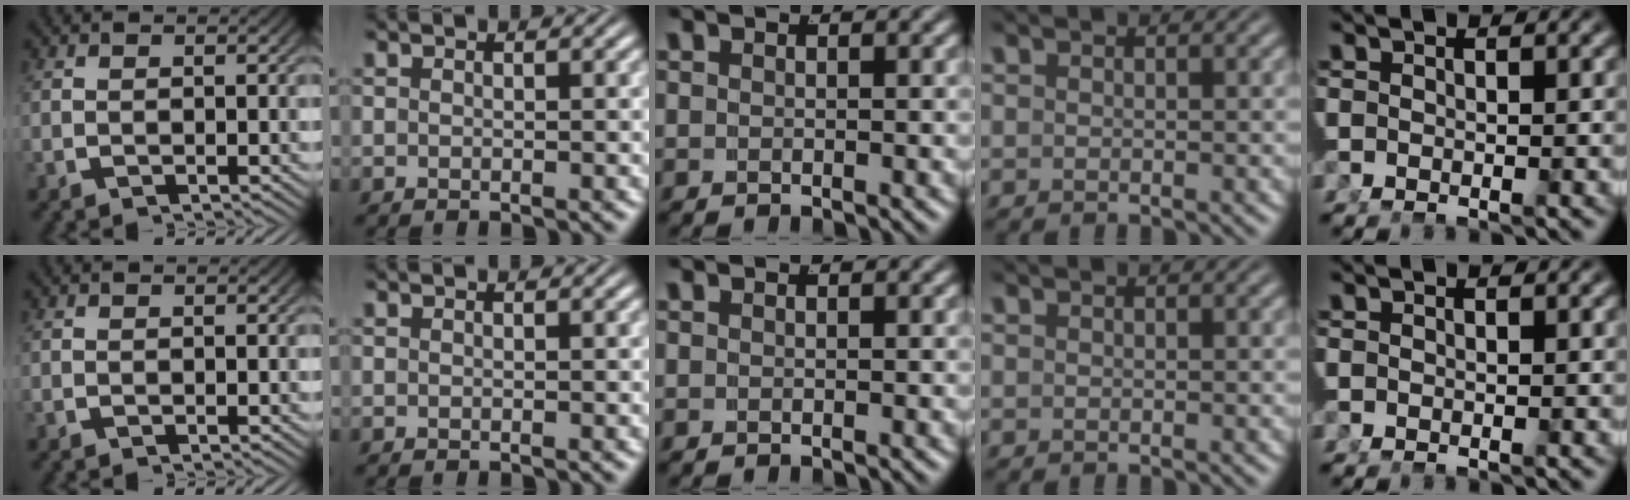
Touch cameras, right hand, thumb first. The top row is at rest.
{}